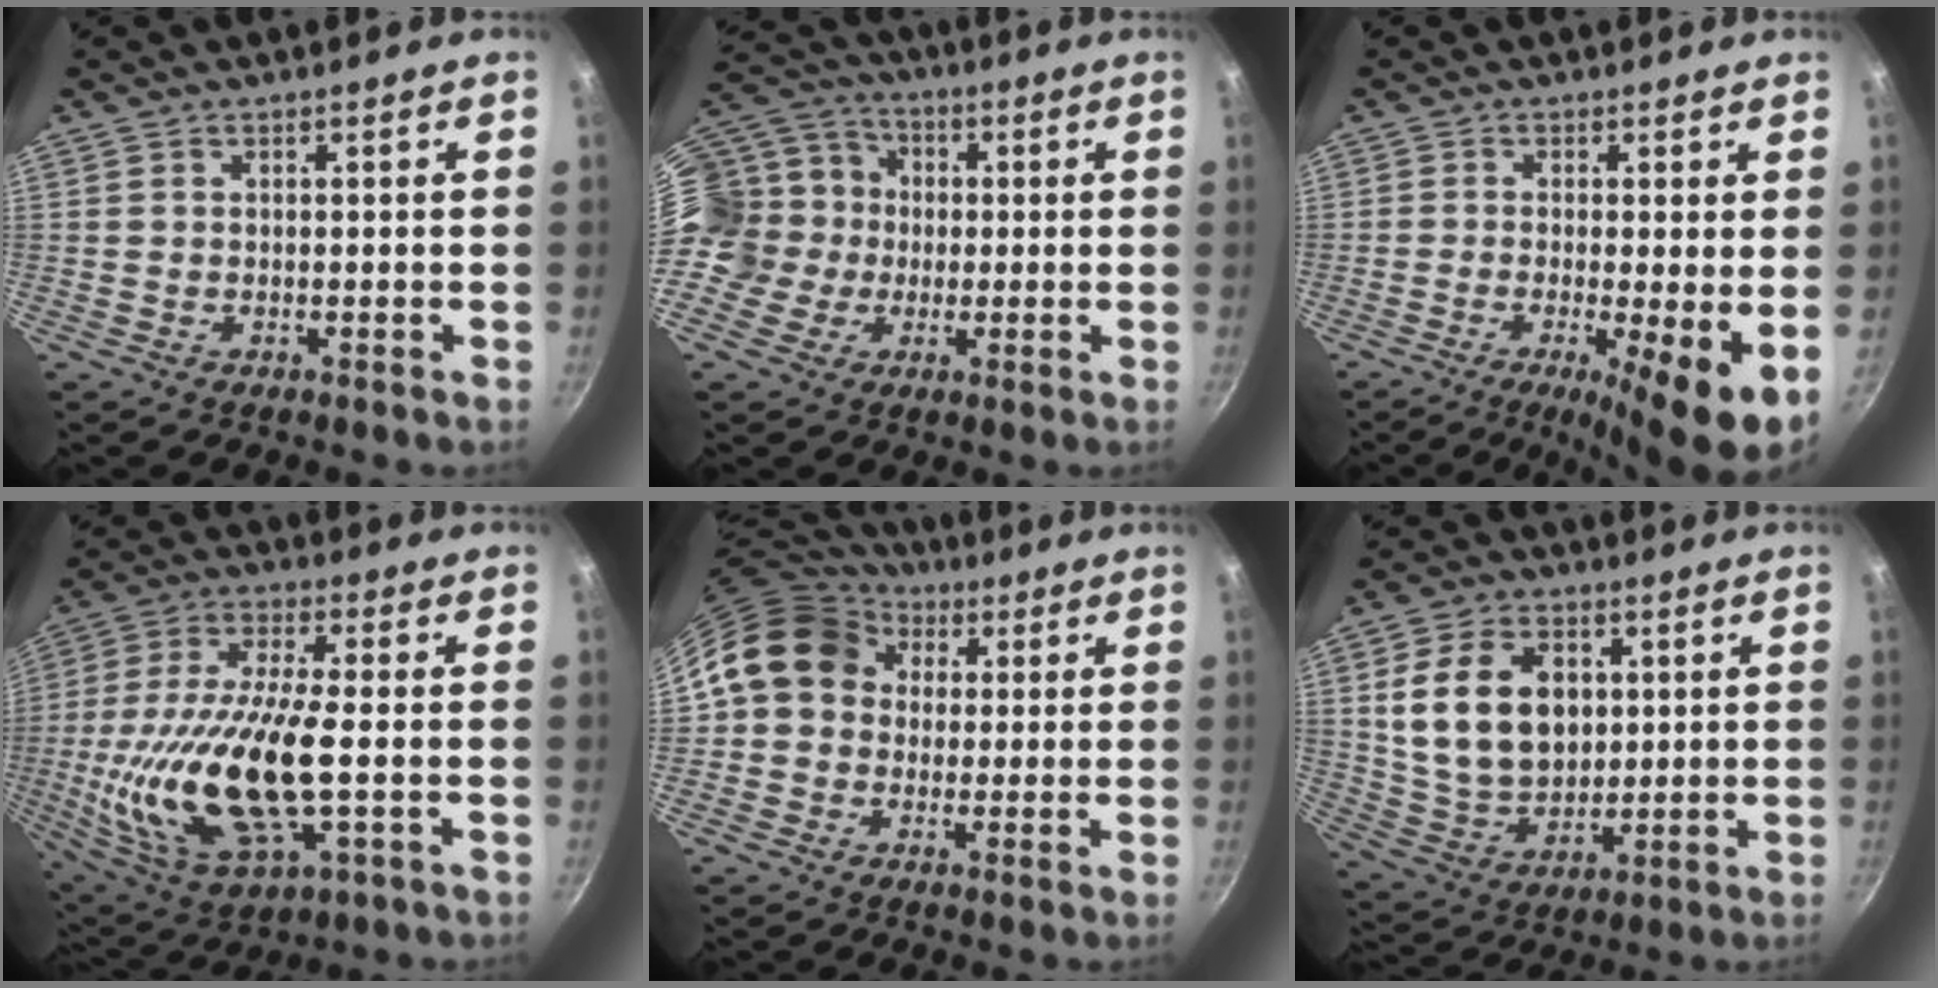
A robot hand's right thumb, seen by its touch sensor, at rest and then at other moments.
{"total": 14.3, "force": [-0.2, 12.8, 6.6], "torque": [-0.097, 0.034, -0.014]}
{"total": 8.6, "force": [-1.9, 1.3, 8.3], "torque": [-0.137, -0.009, -0.030]}
{"total": 22.2, "force": [-3.3, 8.4, 20.3], "torque": [-0.415, 0.003, -0.059]}
{"total": 13.9, "force": [2.7, 11.9, 6.7], "torque": [-0.084, 0.030, 0.029]}
{"total": 15.8, "force": [3.2, 11.5, 10.4], "torque": [-0.163, -0.008, 0.068]}